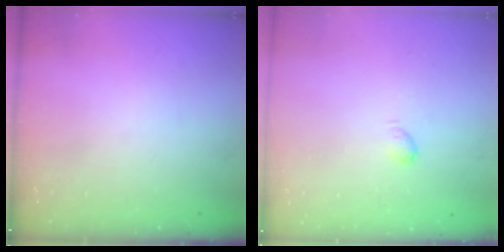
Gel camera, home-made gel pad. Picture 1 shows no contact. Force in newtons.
{"total": 2.9, "press": 2.9, "slide": 0.5}